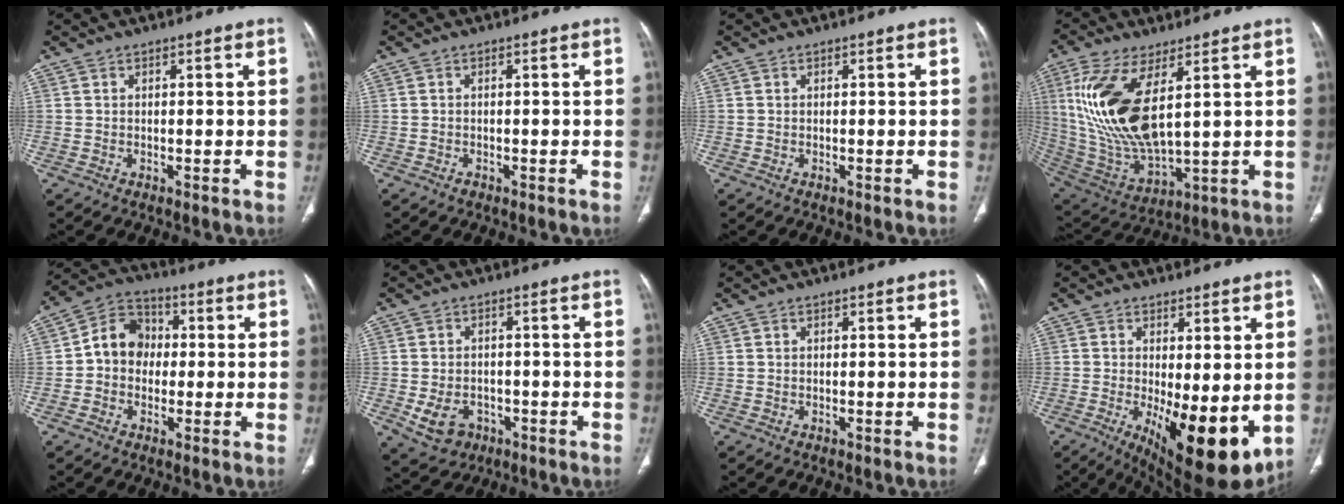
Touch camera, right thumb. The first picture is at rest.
{"total": 0.7, "force": [-0.4, 0.4, 0.2], "torque": [-0.003, 0.001, -0.008]}
{"total": 0.0}
{"total": 19.0, "force": [5.4, 7.9, 16.4], "torque": [-0.343, -0.027, 0.120]}
{"total": 9.1, "force": [-0.1, 7.8, 4.8], "torque": [-0.055, 0.029, -0.017]}
{"total": 6.5, "force": [-2.3, 5.1, 3.2], "torque": [-0.051, 0.015, -0.025]}
{"total": 0.0}
{"total": 14.4, "force": [-2.6, 5.2, 13.1], "torque": [-0.189, -0.032, -0.019]}